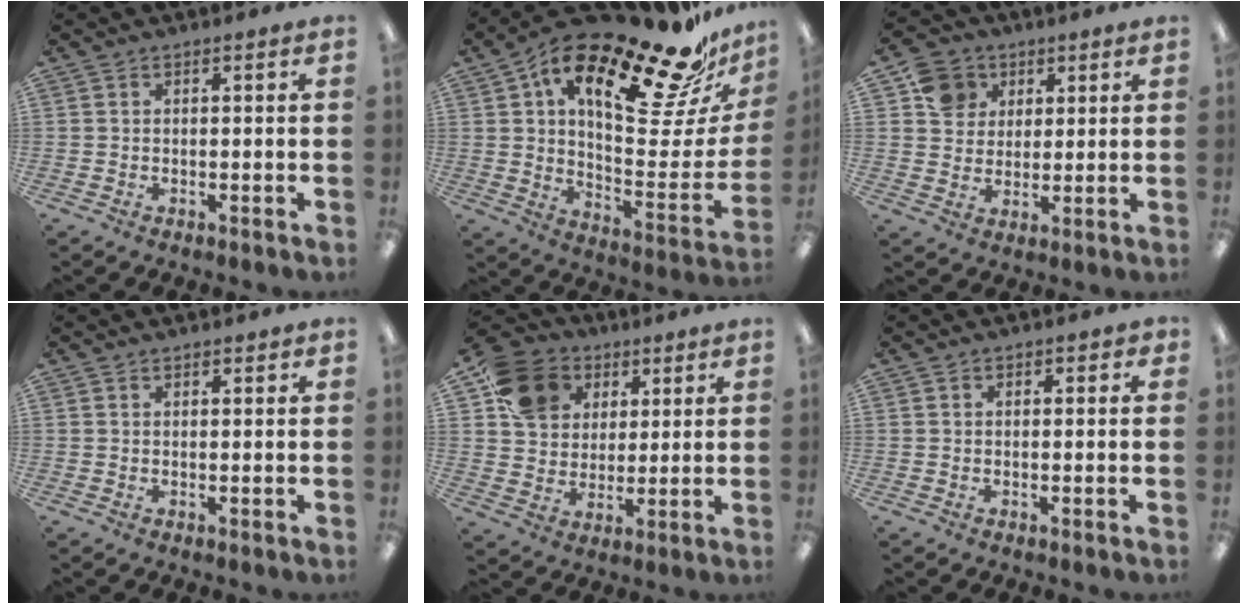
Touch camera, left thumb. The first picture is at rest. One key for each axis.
{"total": 25.9, "fx": 17.1, "fy": 7.9, "fz": 17.9, "tx": -0.260, "ty": -0.112, "tz": 0.263}
{"total": 8.6, "fx": 4.0, "fy": 7.3, "fz": 1.9, "tx": -0.034, "ty": -0.007, "tz": 0.077}
{"total": 0.9, "fx": 0.8, "fy": 0.3, "fz": 0.2, "tx": 0.003, "ty": -0.004, "tz": 0.013}
{"total": 13.1, "fx": 6.8, "fy": 10.3, "fz": 4.6, "tx": -0.097, "ty": -0.023, "tz": 0.136}
{"total": 1.1, "fx": 0.3, "fy": 0.7, "fz": 0.8, "tx": -0.008, "ty": 0.001, "tz": 0.003}